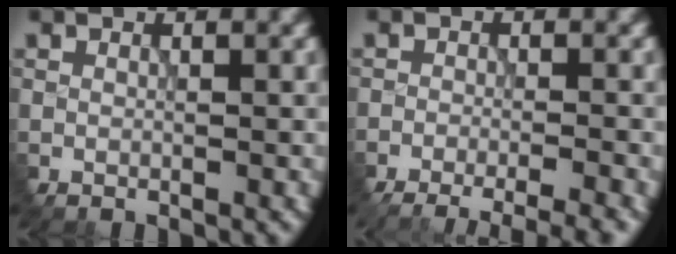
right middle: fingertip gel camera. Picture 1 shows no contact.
{"total": 8.4, "force": [-7.2, 2.0, 3.9], "torque": [-0.039, -0.010, -0.062]}